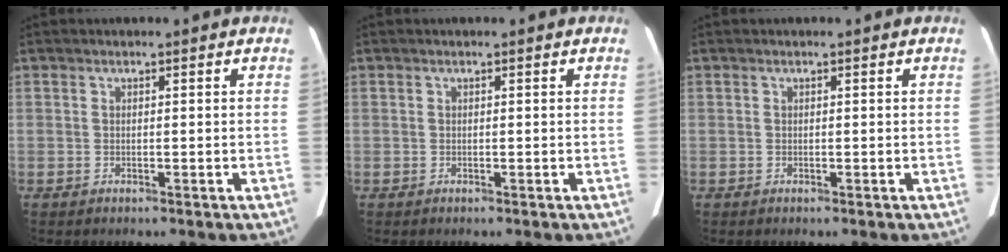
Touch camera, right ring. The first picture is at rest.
{"total": 0.0}
{"total": 0.0}